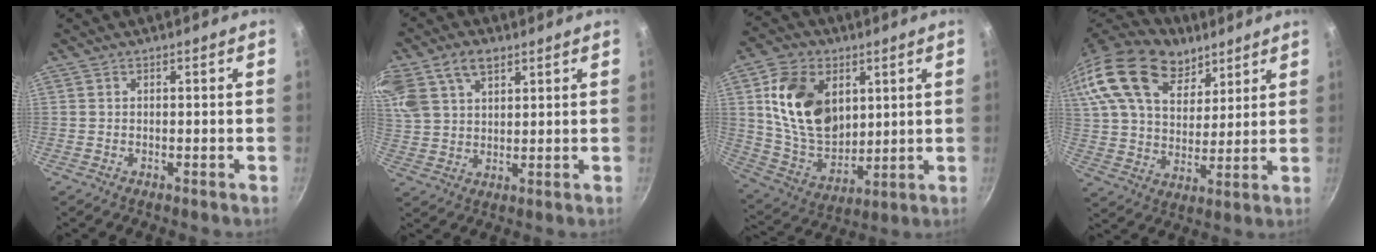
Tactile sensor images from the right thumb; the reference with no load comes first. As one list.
[{"total": 16.3, "force": [8.3, 10.7, 9.0], "torque": [-0.208, 0.026, 0.164]}, {"total": 18.6, "force": [5.1, 13.0, 12.4], "torque": [-0.188, -0.020, 0.106]}, {"total": 27.5, "force": [16.1, 16.8, 14.7], "torque": [-0.295, -0.004, 0.287]}]